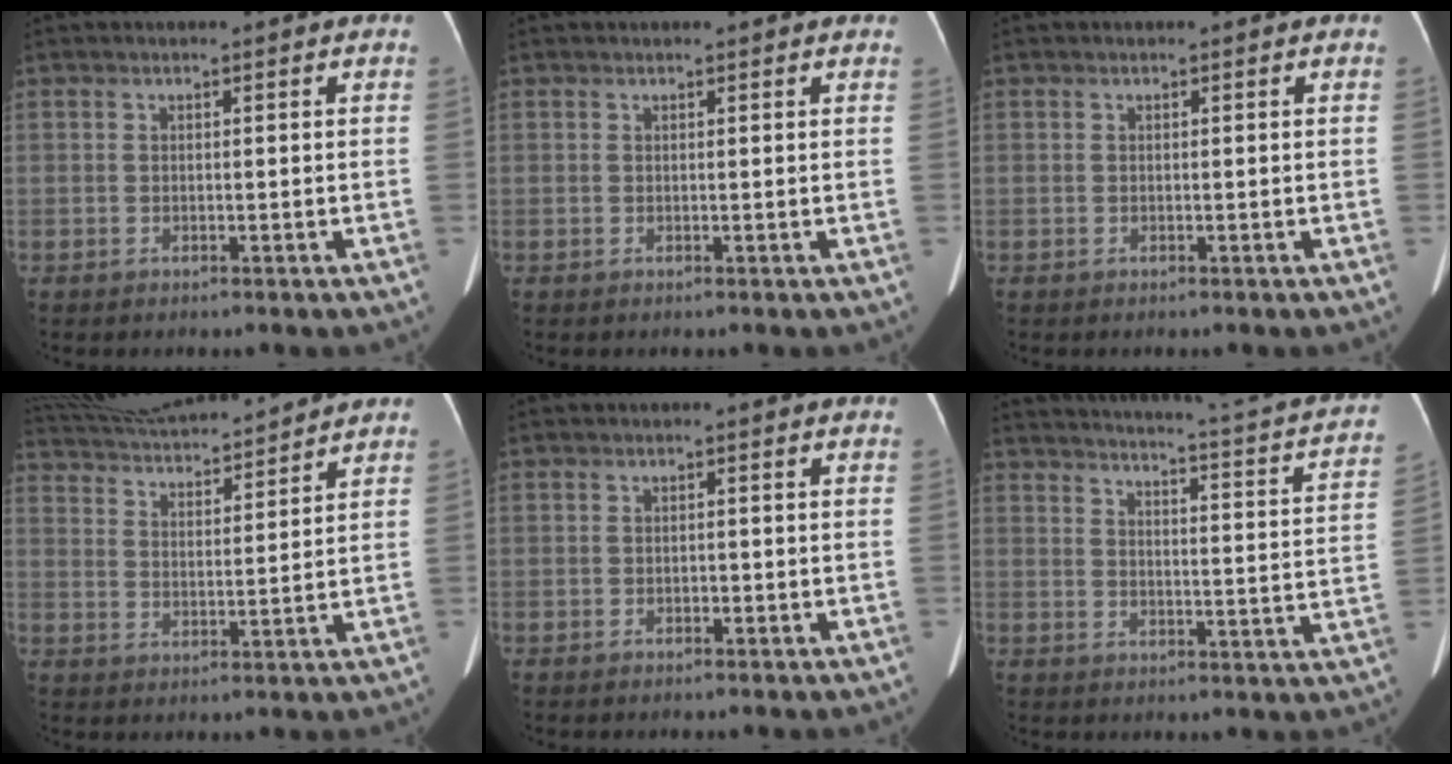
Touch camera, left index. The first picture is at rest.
{"total": 2.5, "force": [2.4, 0.4, 0.8], "torque": [-0.010, 0.022, 0.019]}
{"total": 0.0}
{"total": 16.9, "force": [16.0, 1.5, 5.4], "torque": [-0.100, 0.033, 0.258]}
{"total": 0.8, "force": [-0.3, 0.5, 0.6], "torque": [-0.007, 0.002, -0.006]}
{"total": 23.7, "force": [21.3, 1.5, 10.4], "torque": [-0.147, -0.050, 0.245]}